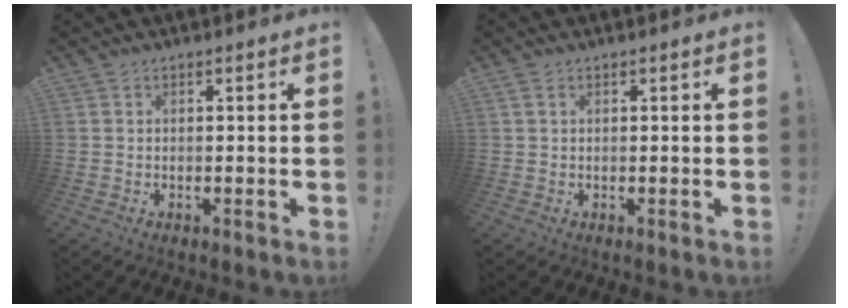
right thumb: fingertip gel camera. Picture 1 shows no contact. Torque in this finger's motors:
{"motor_torque": [0.23, -0.37, 0.14, 0.12, -0.01]}